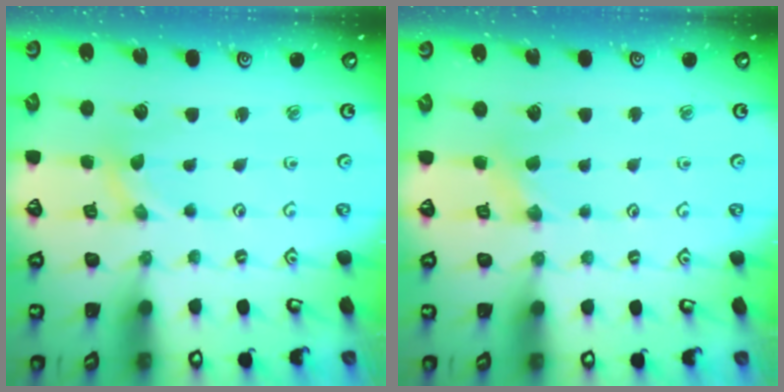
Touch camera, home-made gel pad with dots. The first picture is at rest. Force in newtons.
{"total": 2.2, "press": 2.2, "slide": 0.5}